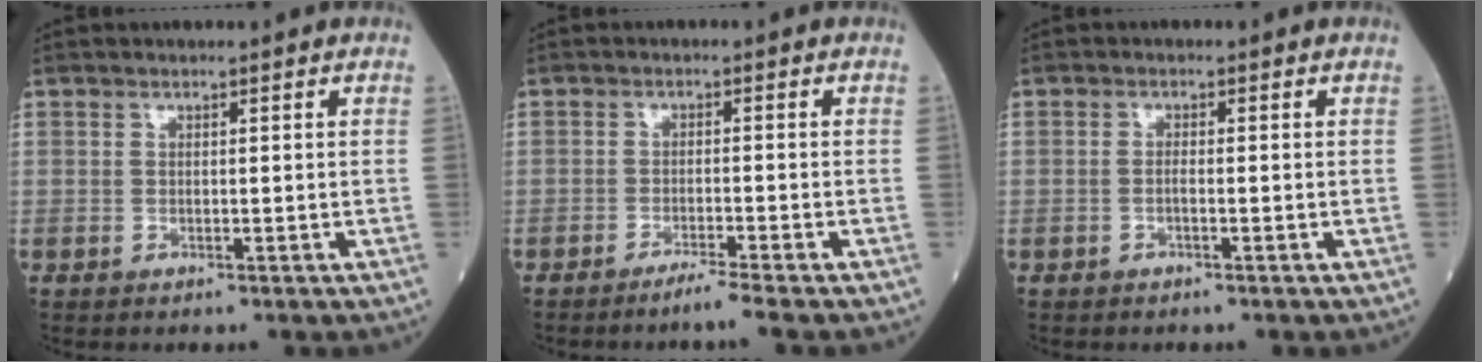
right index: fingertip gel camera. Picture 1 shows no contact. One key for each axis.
{"total": 3.2, "fx": -2.5, "fy": -1.0, "fz": 1.6, "tx": -0.031, "ty": -0.004, "tz": -0.046}
{"total": 1.0, "fx": -0.5, "fy": 0.1, "fz": 0.8, "tx": -0.019, "ty": 0.001, "tz": -0.011}